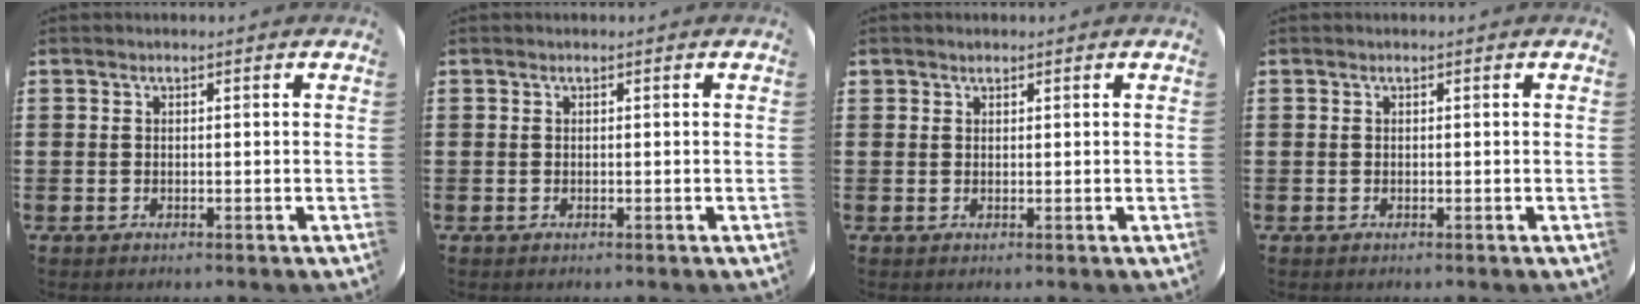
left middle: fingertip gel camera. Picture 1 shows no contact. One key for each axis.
{"total": 0.0}
{"total": 0.7, "fx": 0.6, "fy": 0.3, "fz": 0.0, "tx": 0.007, "ty": -0.001, "tz": 0.009}
{"total": 0.0}